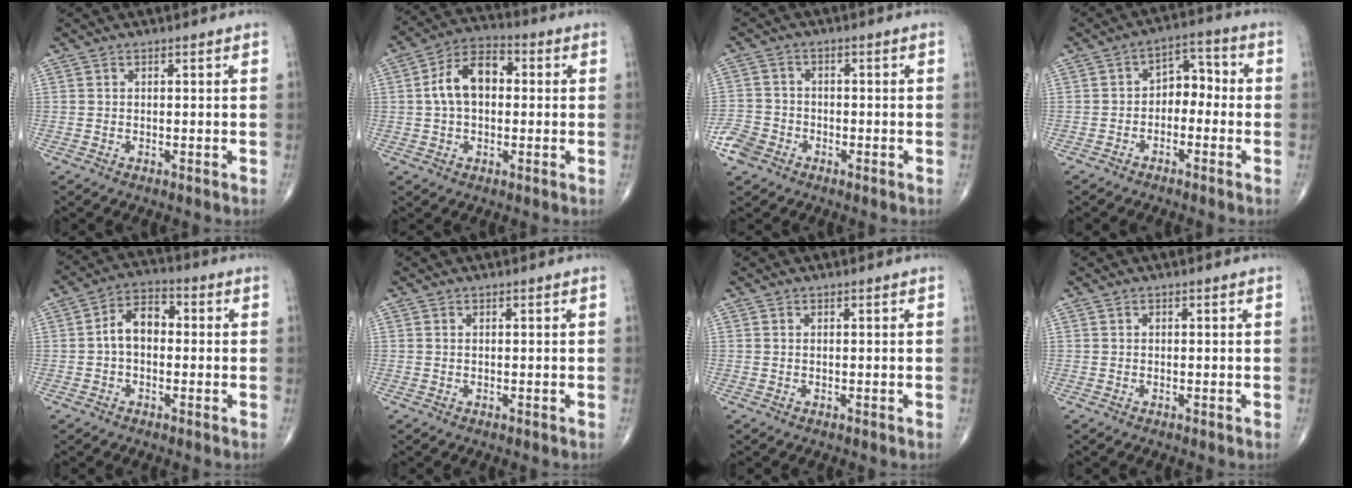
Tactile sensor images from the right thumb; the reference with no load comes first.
{"total": 10.0, "force": [0.9, 6.3, 7.7], "torque": [-0.135, 0.028, 0.008]}
{"total": 4.9, "force": [-2.8, 3.6, 1.5], "torque": [-0.021, 0.016, -0.058]}
{"total": 5.9, "force": [-1.3, 4.1, 4.1], "torque": [-0.035, 0.038, -0.035]}
{"total": 7.1, "force": [-0.1, 4.6, 5.3], "torque": [-0.080, 0.026, -0.012]}
{"total": 0.0}
{"total": 0.0}
{"total": 0.0}